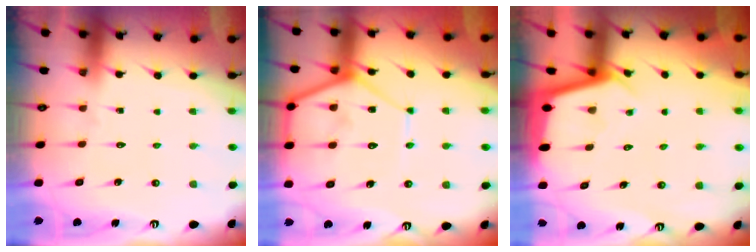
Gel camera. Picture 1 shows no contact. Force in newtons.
{"total": 13.0, "press": 13.0, "slide": 1.2}
{"total": 2.3, "press": 2.3, "slide": 0.1}